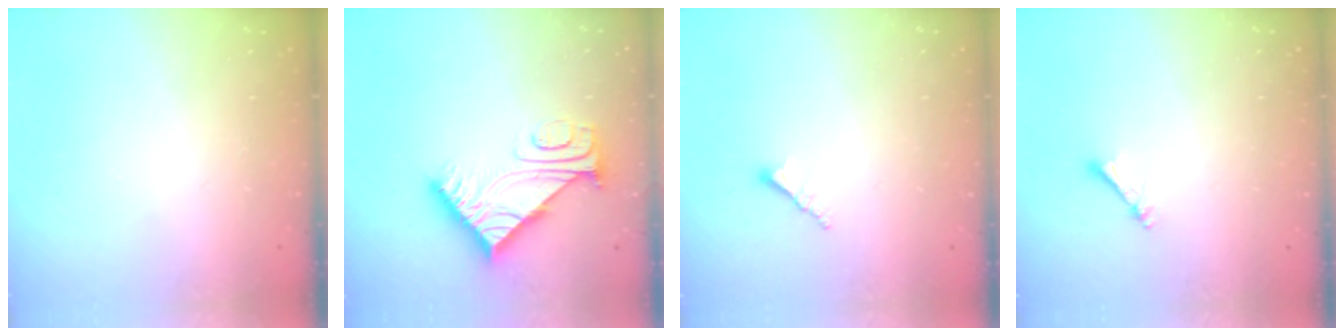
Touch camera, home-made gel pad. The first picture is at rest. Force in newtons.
{"total": 8.7, "press": 8.7, "slide": 0.8}
{"total": 1.7, "press": 1.7, "slide": 0.3}
{"total": 3.6, "press": 3.6, "slide": 0.3}